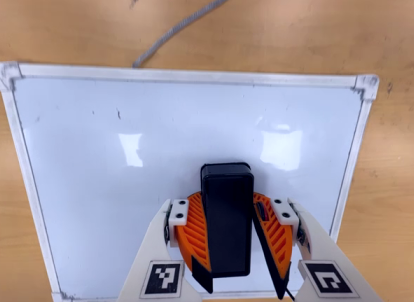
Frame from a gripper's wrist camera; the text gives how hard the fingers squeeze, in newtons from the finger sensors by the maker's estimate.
{"total": 13.8, "left": 15.4, "right": 12.2}